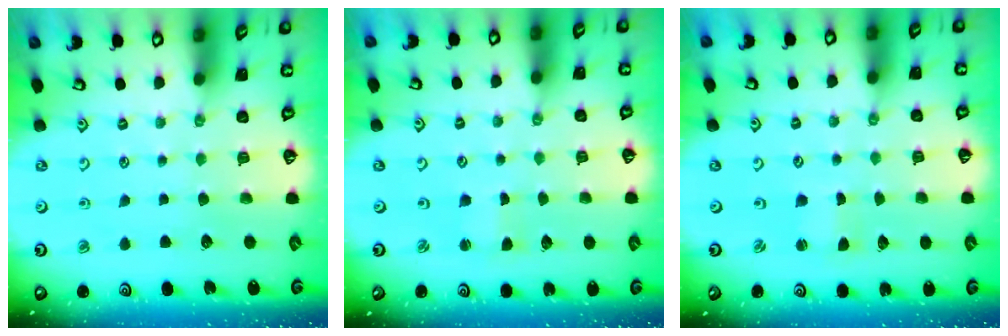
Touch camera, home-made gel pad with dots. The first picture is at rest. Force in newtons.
{"total": 1.7, "press": 1.7, "slide": 0.1}
{"total": 0.8, "press": 0.8, "slide": 0.0}